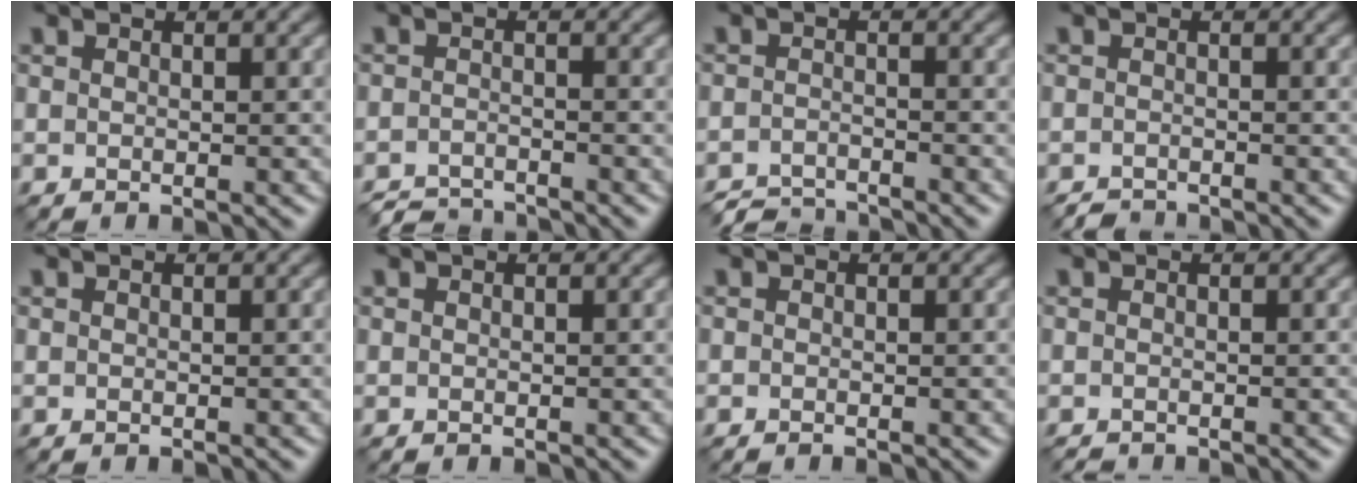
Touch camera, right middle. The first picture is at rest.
{"total": 2.9, "force": [-2.9, 0.3, 0.5], "torque": [-0.004, -0.003, -0.056]}
{"total": 3.3, "force": [-3.2, 0.4, 0.6], "torque": [-0.008, -0.003, -0.064]}
{"total": 1.2, "force": [-1.2, 0.1, 0.1], "torque": [0.001, -0.001, -0.026]}
{"total": 0.0}
{"total": 0.0}
{"total": 0.0}
{"total": 0.6, "force": [-0.6, 0.0, 0.0], "torque": [0.001, -0.005, -0.014]}